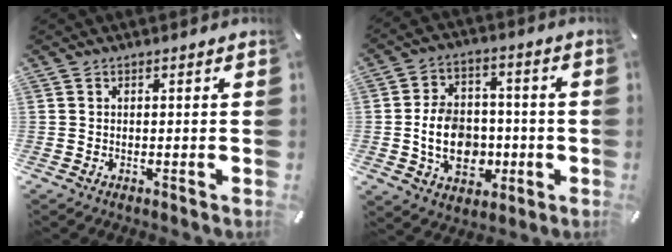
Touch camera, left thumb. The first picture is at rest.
{"total": 12.4, "force": [-2.0, 9.7, 7.6], "torque": [-0.143, 0.017, -0.031]}